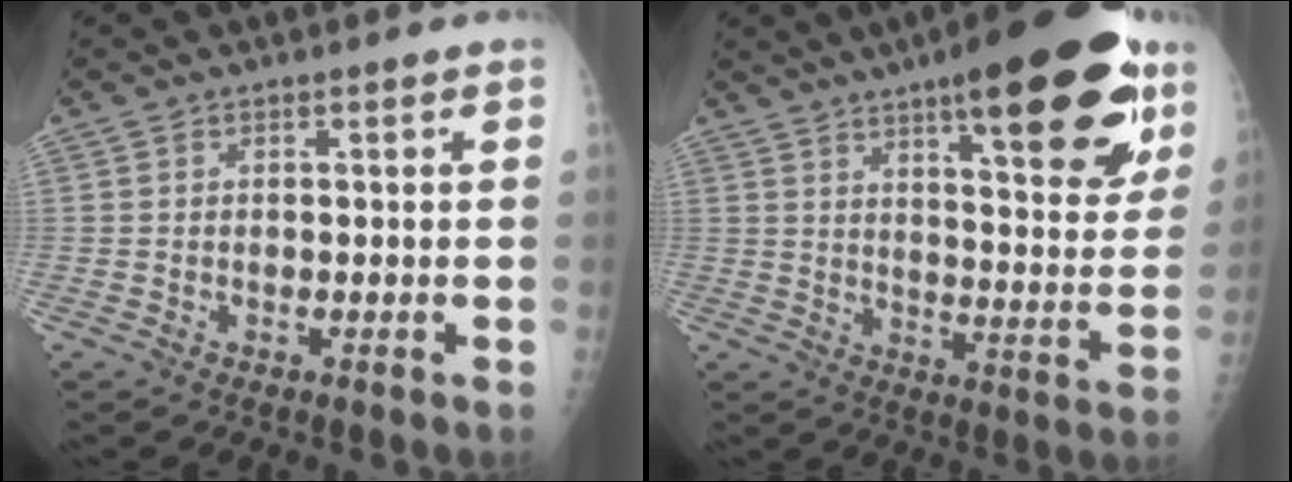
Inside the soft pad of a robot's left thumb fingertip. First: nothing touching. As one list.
[{"total": 24.3, "force": [13.8, 6.9, 18.8], "torque": [-0.228, -0.045, 0.194]}]